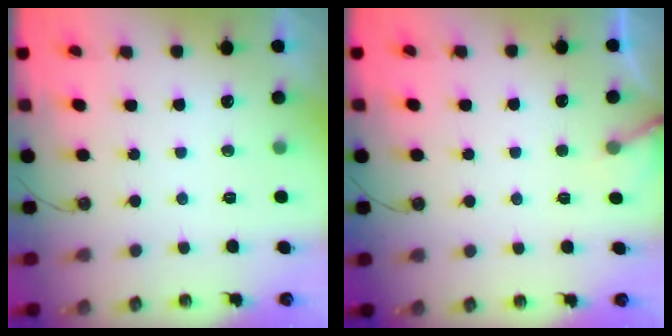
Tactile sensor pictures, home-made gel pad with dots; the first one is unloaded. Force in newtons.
{"total": 5.2, "press": 5.2, "slide": 0.4}